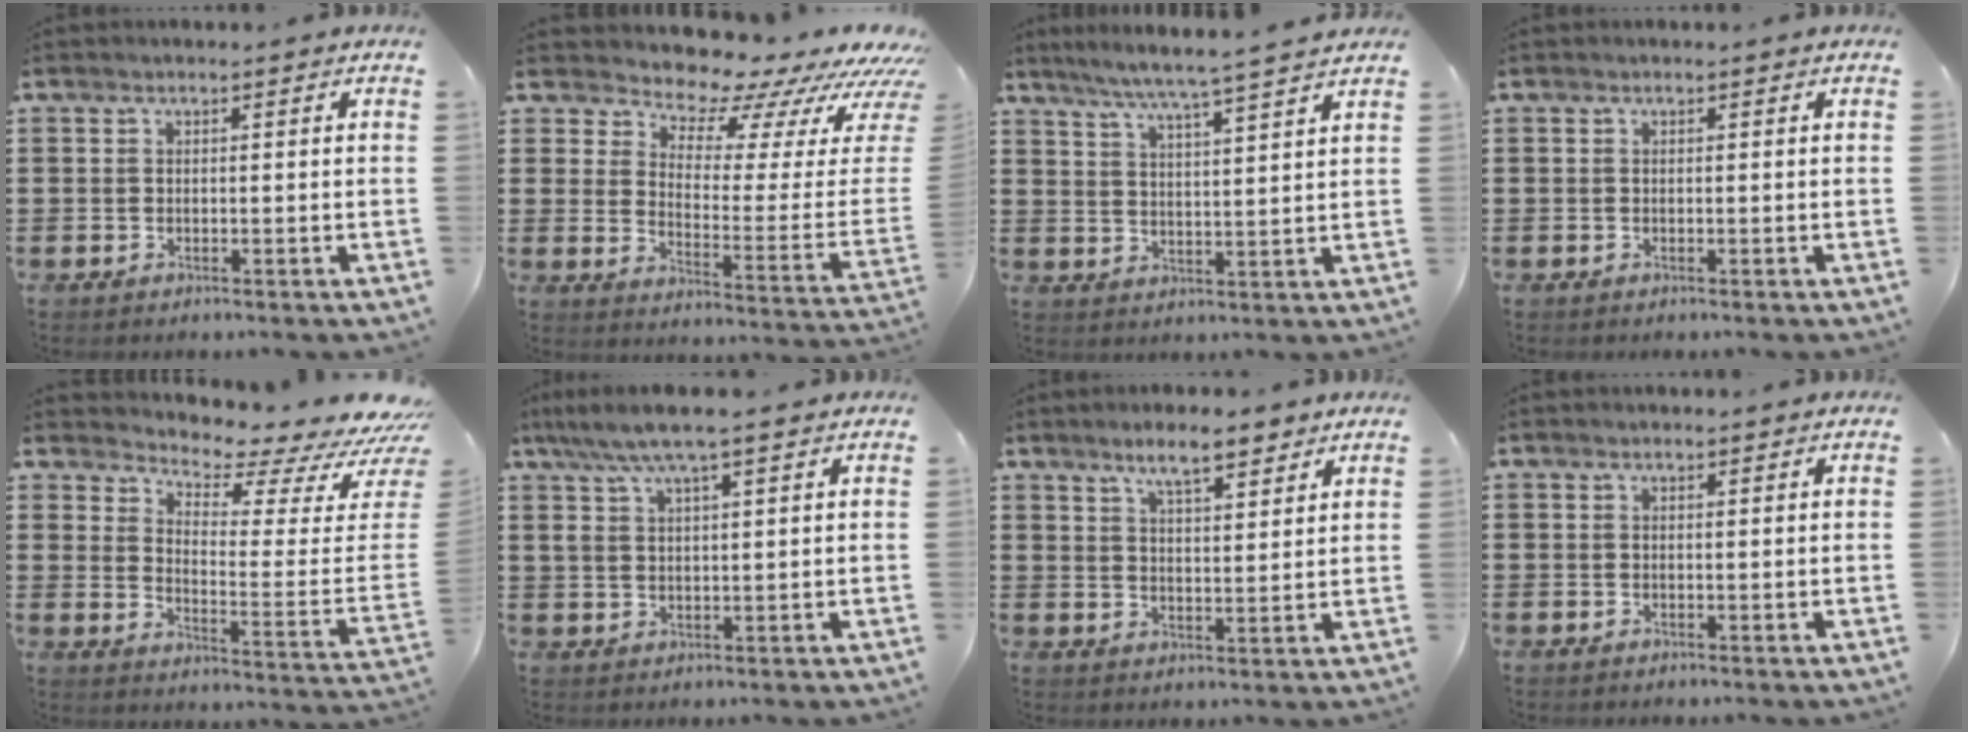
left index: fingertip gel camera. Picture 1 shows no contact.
{"total": 7.9, "force": [7.6, 1.5, 1.6], "torque": [-0.040, -0.080, 0.125]}
{"total": 5.8, "force": [5.1, -0.8, 2.6], "torque": [-0.067, -0.030, 0.087]}
{"total": 0.0}
{"total": 4.4, "force": [3.9, 0.5, 1.8], "torque": [-0.036, -0.061, 0.057]}
{"total": 5.8, "force": [4.1, 0.9, 4.0], "torque": [-0.087, -0.004, 0.071]}
{"total": 6.4, "force": [4.9, 1.5, 3.8], "torque": [-0.078, -0.005, 0.086]}
{"total": 0.0}